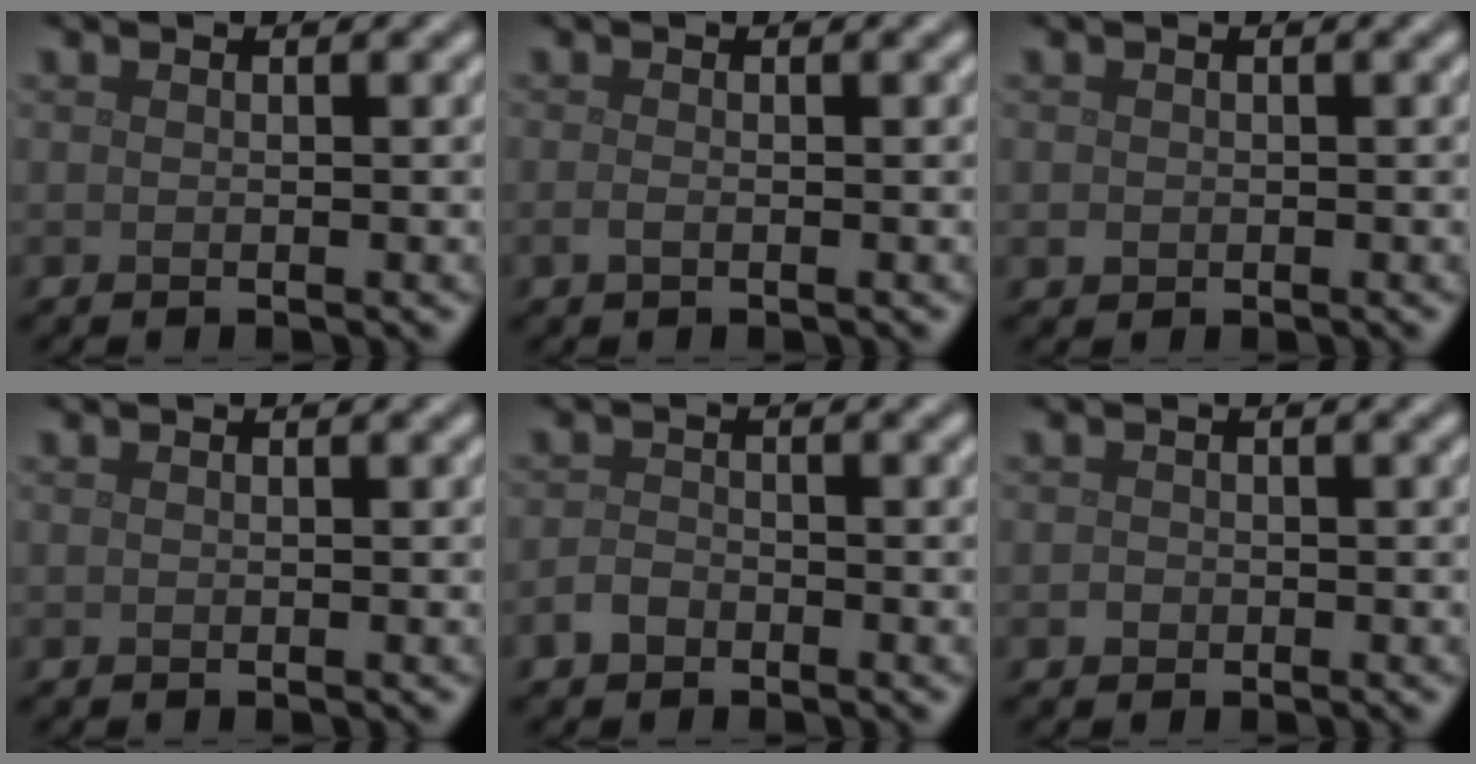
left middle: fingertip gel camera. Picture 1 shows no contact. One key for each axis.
{"total": 0.8, "fx": -0.3, "fy": 0.3, "fz": 0.6, "tx": -0.015, "ty": -0.002, "tz": -0.008}
{"total": 0.7, "fx": -0.1, "fy": 0.7, "fz": 0.2, "tx": -0.001, "ty": -0.005, "tz": -0.004}
{"total": 0.0}
{"total": 1.6, "fx": -1.1, "fy": 1.0, "fz": 0.6, "tx": -0.010, "ty": 0.002, "tz": -0.025}
{"total": 0.7, "fx": -0.3, "fy": 0.6, "fz": 0.1, "tx": 0.000, "ty": -0.003, "tz": -0.007}